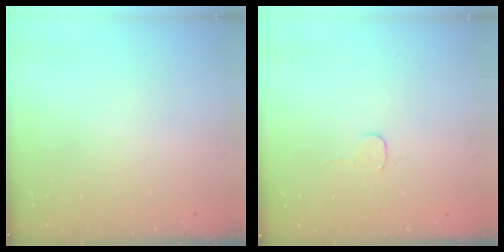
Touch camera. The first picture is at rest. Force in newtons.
{"total": 2.7, "press": 2.7, "slide": 0.2}